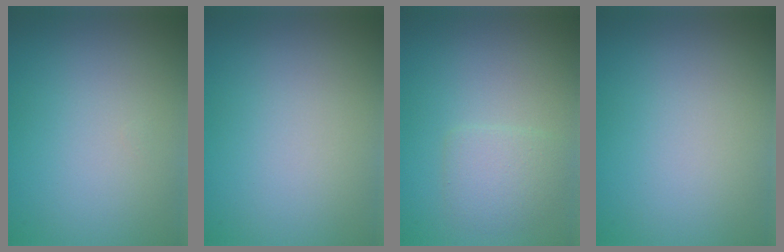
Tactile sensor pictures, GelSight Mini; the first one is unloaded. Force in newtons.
{"total": 0.0}
{"total": 2.2, "press": 2.2, "slide": 0.1}
{"total": 0.0}